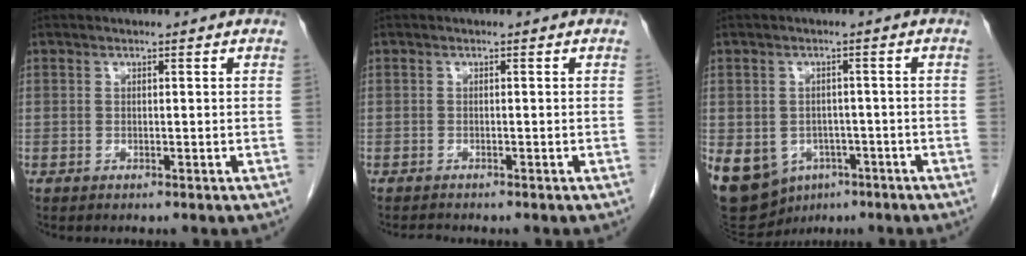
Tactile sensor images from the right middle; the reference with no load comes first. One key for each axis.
{"total": 1.0, "fx": -1.0, "fy": 0.1, "fz": 0.1, "tx": -0.008, "ty": -0.004, "tz": -0.015}
{"total": 19.9, "fx": -8.3, "fy": 15.8, "fz": 8.8, "tx": -0.265, "ty": -0.006, "tz": -0.104}